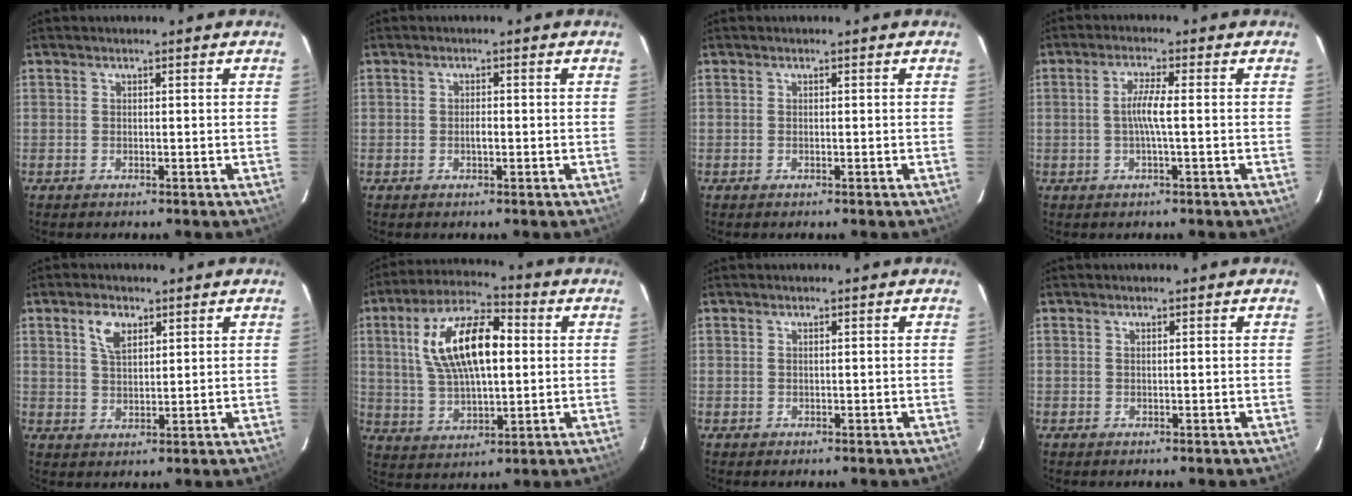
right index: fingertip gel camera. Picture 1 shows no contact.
{"total": 1.3, "force": [-0.3, 0.6, 1.1], "torque": [-0.021, 0.003, -0.005]}
{"total": 0.0}
{"total": 3.9, "force": [-0.4, -0.2, 3.8], "torque": [-0.078, 0.001, -0.008]}
{"total": 4.7, "force": [2.4, 2.5, 3.1], "torque": [-0.057, 0.010, 0.047]}
{"total": 16.2, "force": [3.1, 6.4, 14.5], "torque": [-0.275, 0.021, 0.057]}
{"total": 0.5, "force": [0.1, 0.5, 0.0], "torque": [0.004, 0.004, 0.001]}
{"total": 0.0}